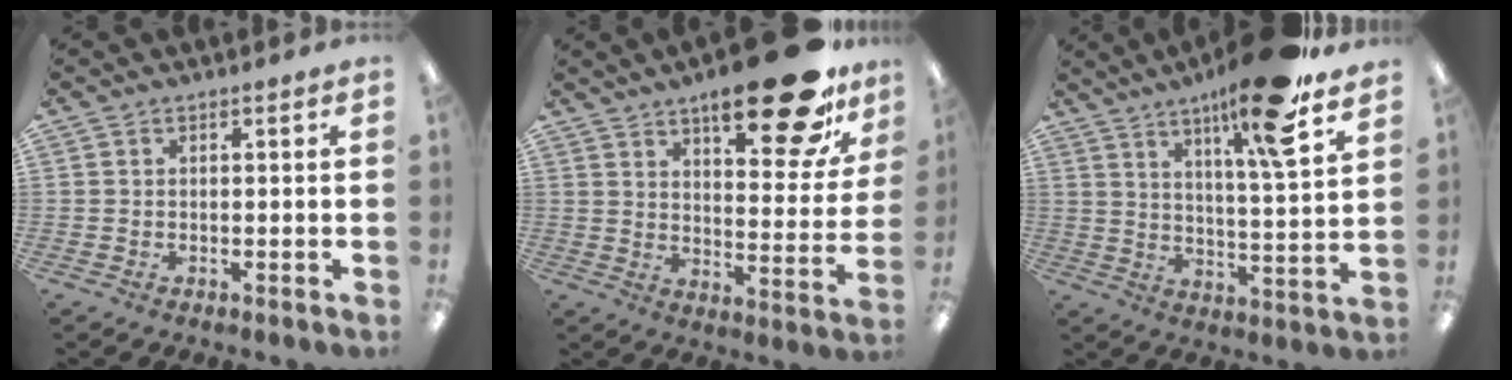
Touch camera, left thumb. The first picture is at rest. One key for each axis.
{"total": 21.4, "fx": 14.3, "fy": 7.2, "fz": 14.1, "tx": -0.191, "ty": -0.085, "tz": 0.227}
{"total": 15.7, "fx": 11.1, "fy": 1.3, "fz": 11.0, "tx": -0.184, "ty": -0.056, "tz": 0.168}